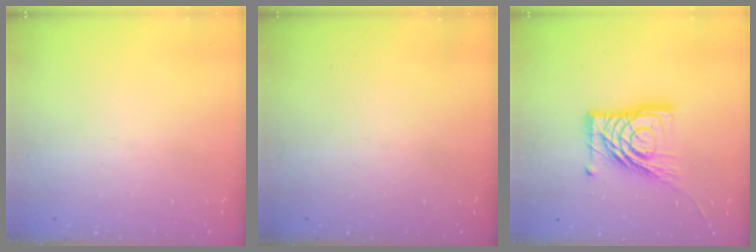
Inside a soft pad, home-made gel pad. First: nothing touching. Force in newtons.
{"total": 0.0}
{"total": 17.8, "press": 17.7, "slide": 2.0}